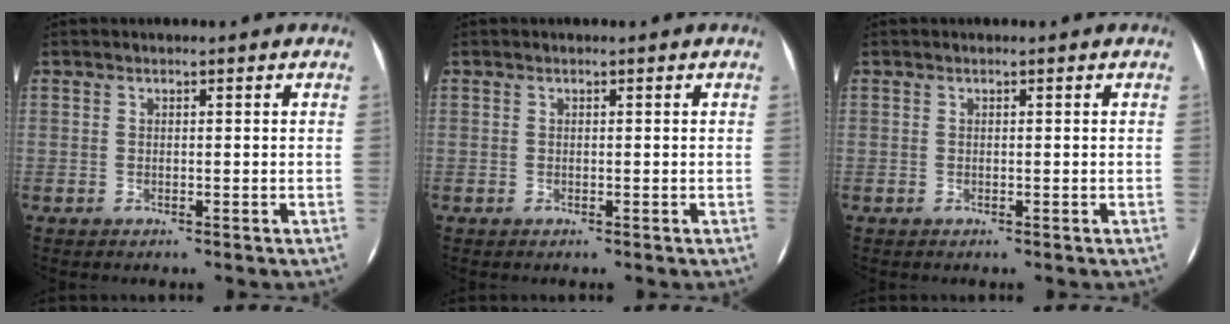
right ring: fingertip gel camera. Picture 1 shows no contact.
{"total": 0.0}
{"total": 0.0}